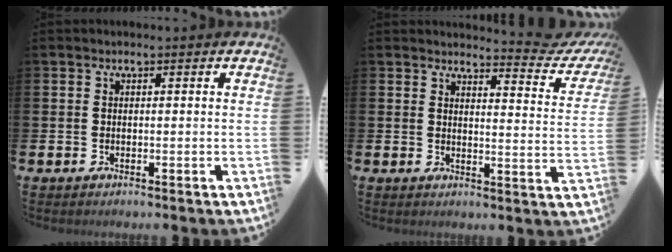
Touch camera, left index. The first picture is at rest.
{"total": 3.7, "force": [3.6, 0.3, 0.8], "torque": [-0.005, -0.035, 0.053]}